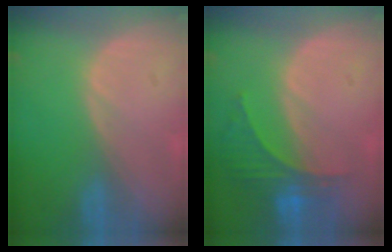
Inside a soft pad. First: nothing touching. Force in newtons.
{"total": 5.9, "press": 5.6, "slide": 1.9}